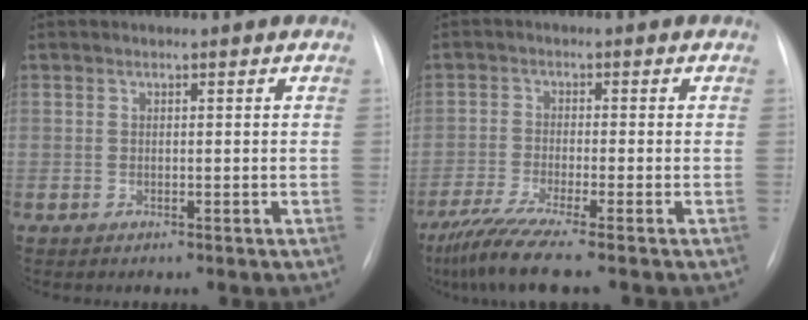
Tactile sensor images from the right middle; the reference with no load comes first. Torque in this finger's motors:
{"motor_torque": [1.05, -0.99, 0.17, 0.10]}